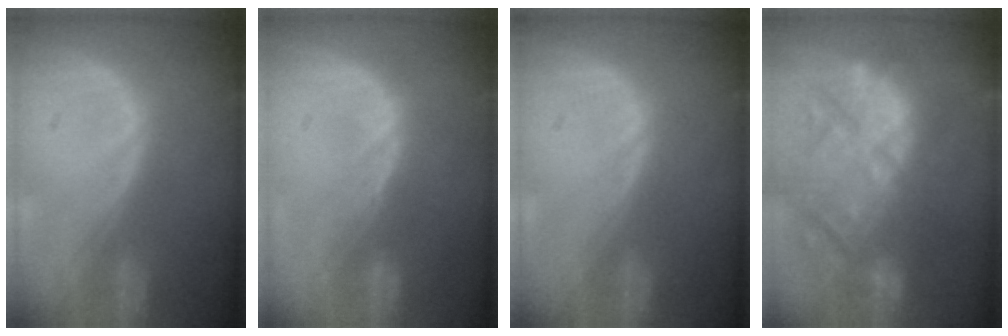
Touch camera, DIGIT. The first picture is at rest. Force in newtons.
{"total": 3.1, "press": 2.7, "slide": 1.5}
{"total": 0.0}
{"total": 12.6, "press": 12.0, "slide": 3.8}